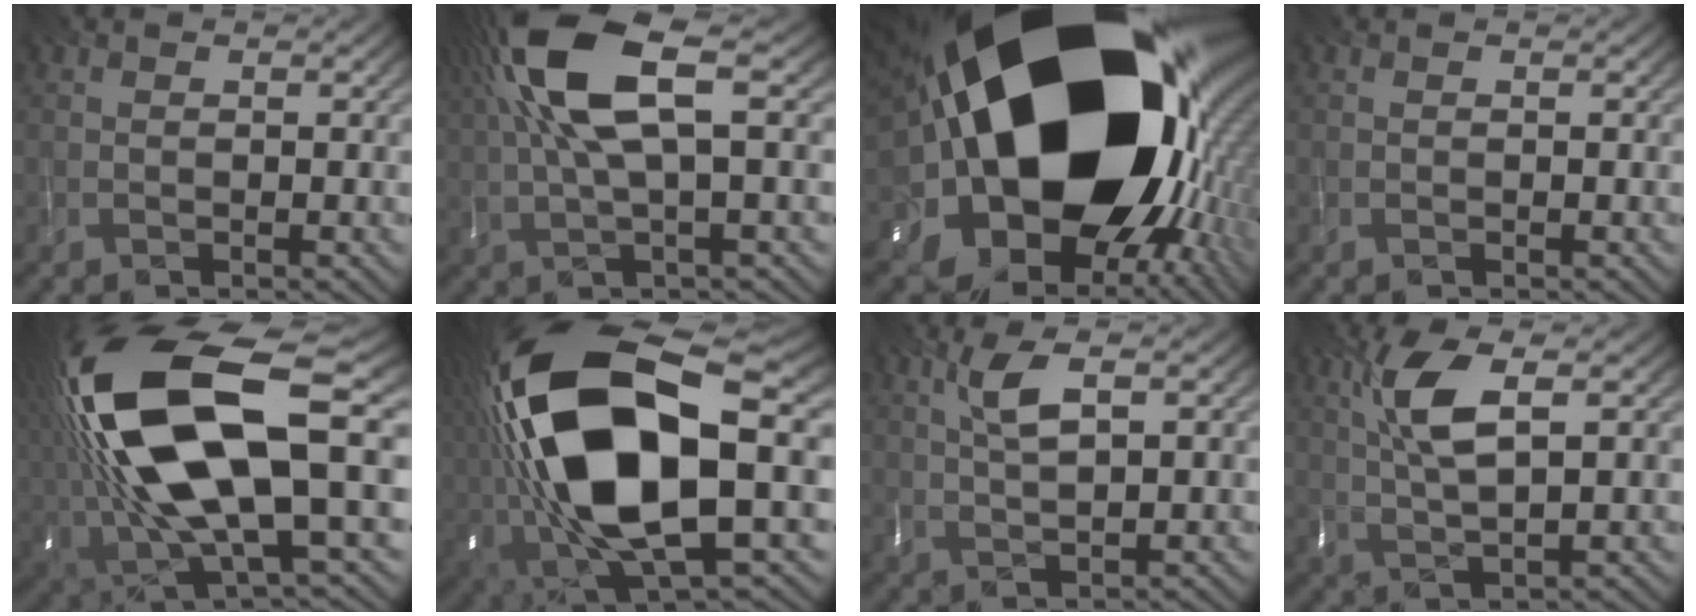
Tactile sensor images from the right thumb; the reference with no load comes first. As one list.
[{"total": 11.6, "force": [3.3, 3.0, 10.7], "torque": [-0.237, 0.025, 0.069]}, {"total": 23.4, "force": [1.1, 15.5, 17.5], "torque": [-0.299, -0.080, 0.023]}, {"total": 0.0}, {"total": 20.2, "force": [2.2, 8.1, 18.4], "torque": [-0.381, -0.033, 0.056]}, {"total": 21.3, "force": [0.3, 9.6, 19.0], "torque": [-0.401, -0.037, 0.022]}, {"total": 4.4, "force": [1.7, 0.8, 4.0], "torque": [-0.096, 0.004, 0.038]}, {"total": 7.2, "force": [2.4, 1.8, 6.6], "torque": [-0.151, 0.008, 0.049]}]